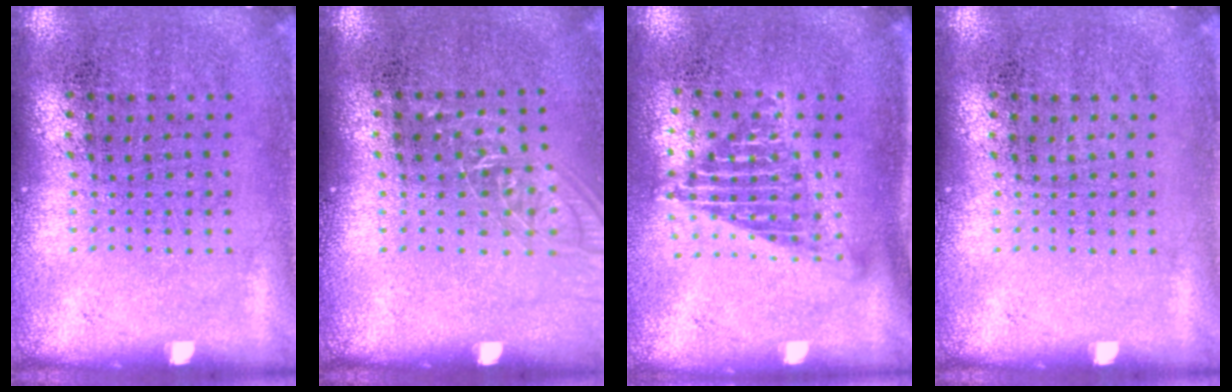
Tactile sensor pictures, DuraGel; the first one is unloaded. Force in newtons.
{"total": 1.1, "press": 1.1, "slide": 0.2}
{"total": 1.4, "press": 1.1, "slide": 0.8}
{"total": 0.0}